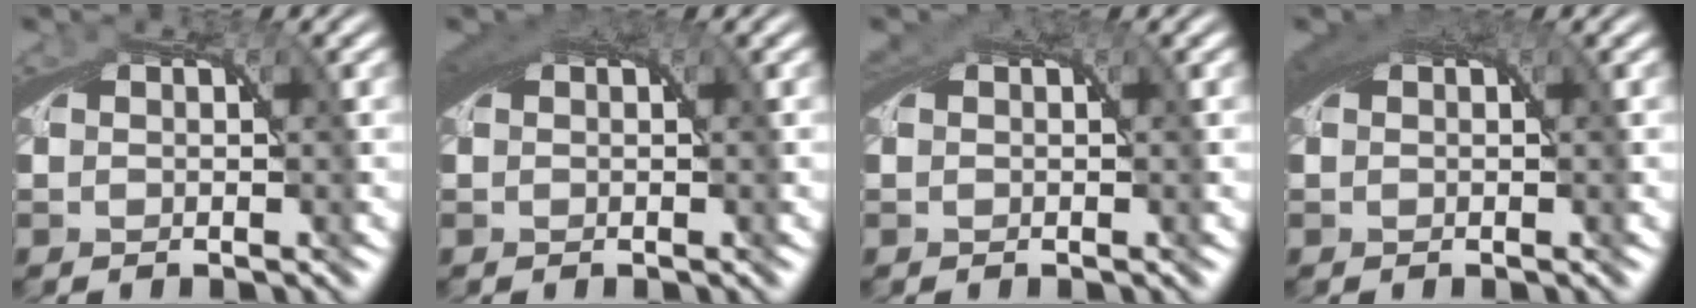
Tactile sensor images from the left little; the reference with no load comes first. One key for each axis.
{"total": 2.1, "fx": 0.7, "fy": 1.1, "fz": 1.6, "tx": -0.035, "ty": -0.003, "tz": 0.013}
{"total": 0.9, "fx": 0.5, "fy": 0.5, "fz": 0.5, "tx": -0.009, "ty": 0.000, "tz": 0.007}
{"total": 2.4, "fx": 0.8, "fy": 1.3, "fz": 1.9, "tx": -0.037, "ty": -0.002, "tz": 0.015}